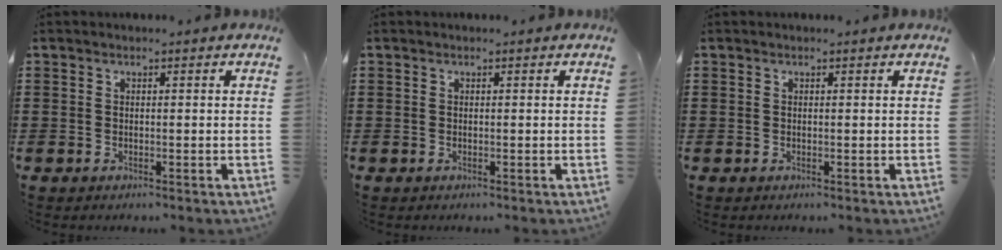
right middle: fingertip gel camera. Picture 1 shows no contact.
{"total": 0.0}
{"total": 0.0}